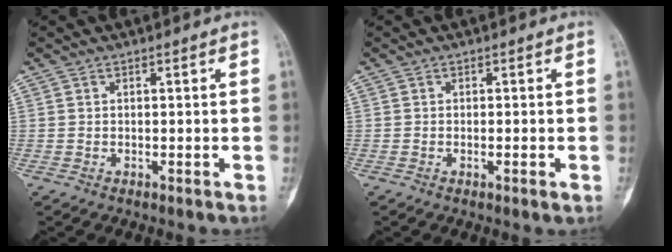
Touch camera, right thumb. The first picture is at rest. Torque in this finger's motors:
{"motor_torque": [-0.27, 0.02, -0.10, -0.04, -0.07]}